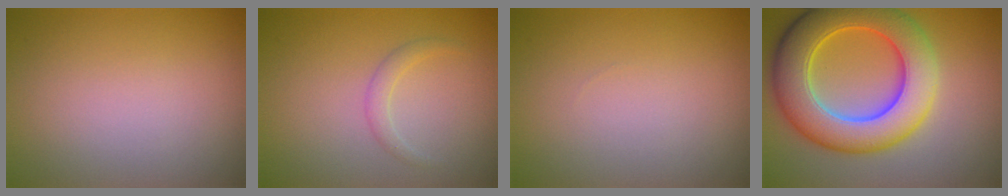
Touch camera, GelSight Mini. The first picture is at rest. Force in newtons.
{"total": 1.2, "press": 1.2, "slide": 0.1}
{"total": 0.0}
{"total": 10.0, "press": 10.0, "slide": 0.5}